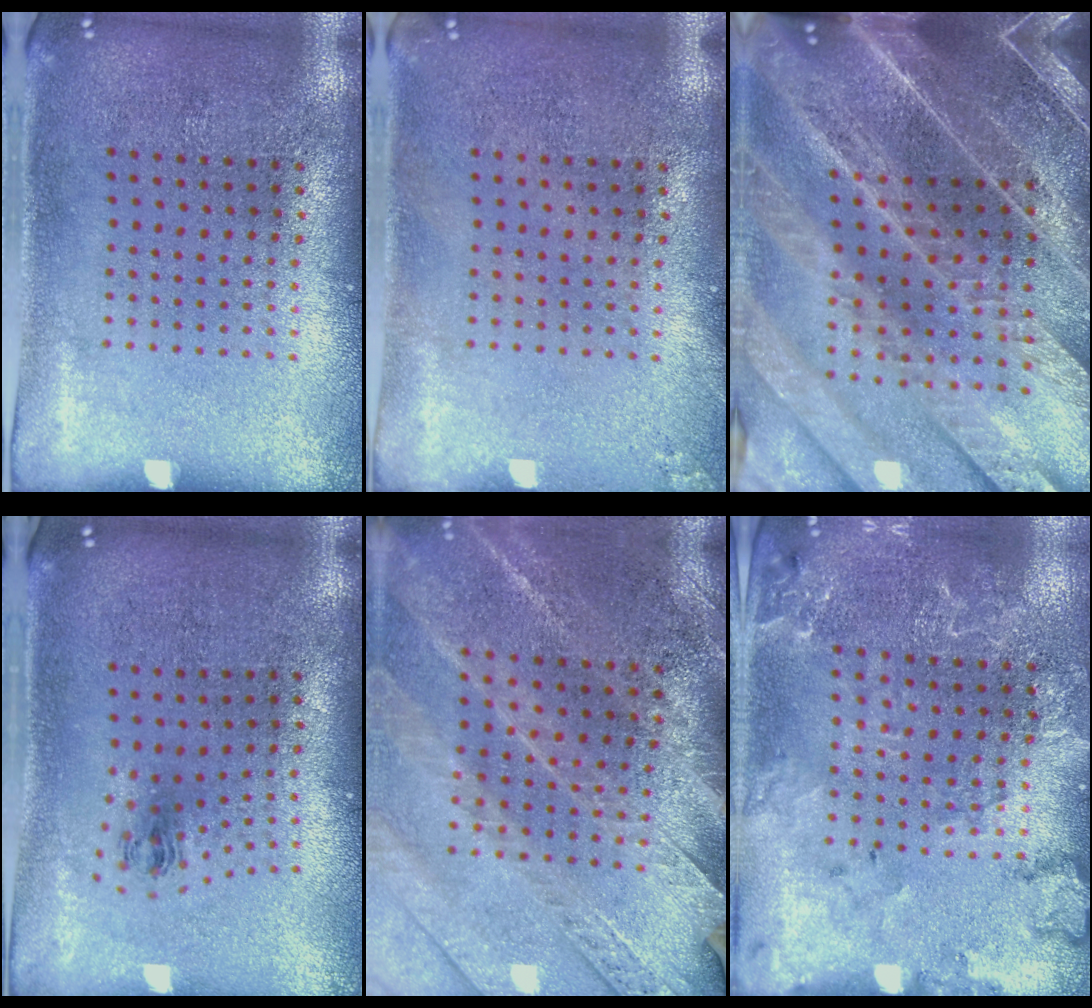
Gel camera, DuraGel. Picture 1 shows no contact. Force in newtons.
{"total": 0.9, "press": 0.9, "slide": 0.1}
{"total": 4.4, "press": 4.0, "slide": 2.0}
{"total": 1.1, "press": 0.5, "slide": 1.0}
{"total": 3.0, "press": 3.0, "slide": 0.4}
{"total": 2.0, "press": 1.9, "slide": 0.4}